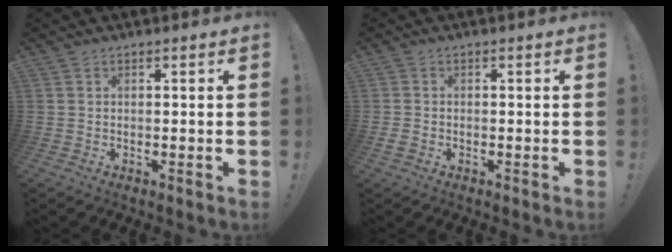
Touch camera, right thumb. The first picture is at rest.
{"total": 1.5, "force": [-0.7, 1.0, 0.9], "torque": [-0.014, 0.004, -0.013]}